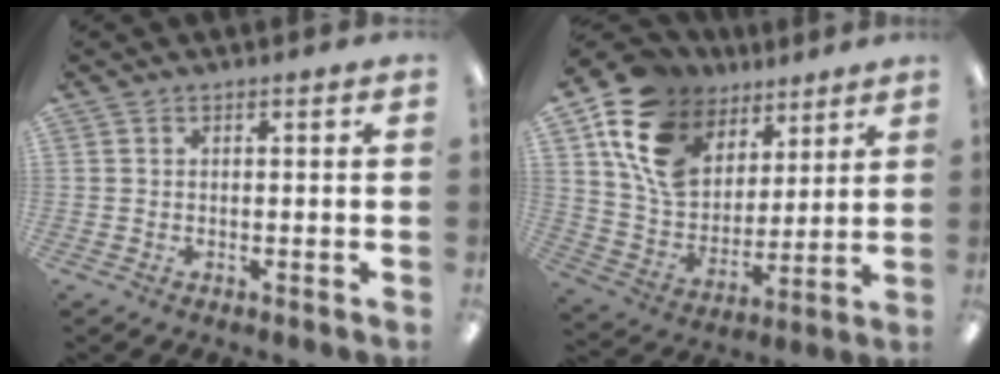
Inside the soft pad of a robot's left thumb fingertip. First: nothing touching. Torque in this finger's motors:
{"motor_torque": [0.94, 1.05, 1.33, -1.44, 0.15]}